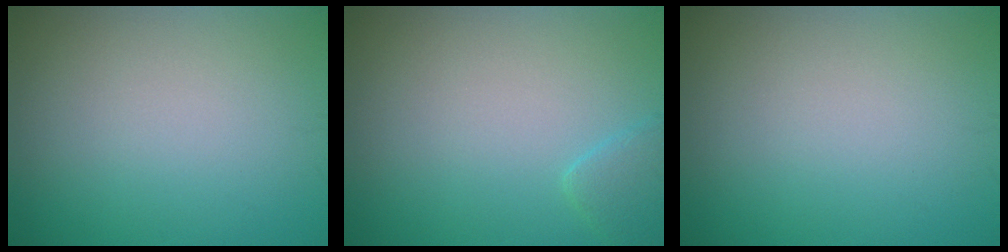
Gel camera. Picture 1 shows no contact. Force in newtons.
{"total": 1.7, "press": 1.7, "slide": 0.1}
{"total": 0.0}